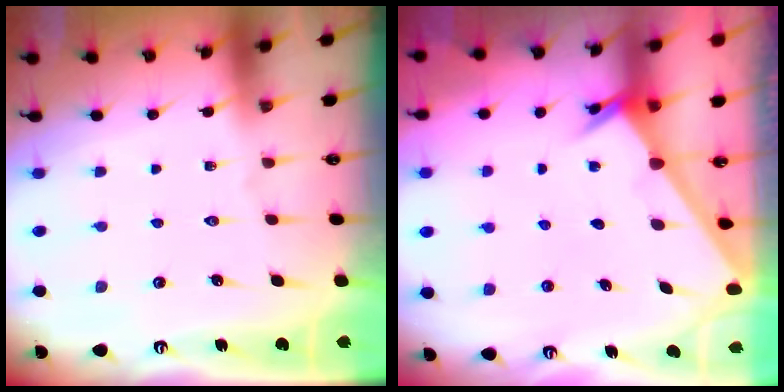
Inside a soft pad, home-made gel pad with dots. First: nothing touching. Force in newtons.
{"total": 2.6, "press": 2.6, "slide": 0.2}